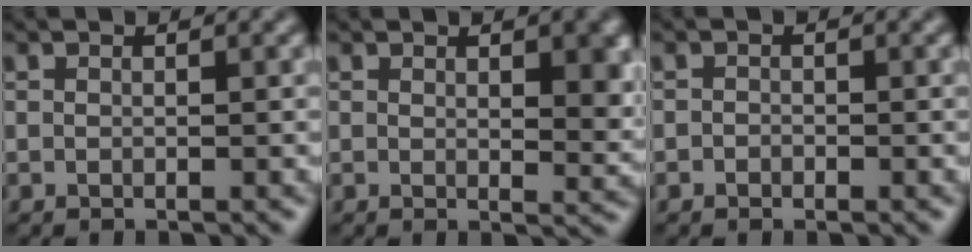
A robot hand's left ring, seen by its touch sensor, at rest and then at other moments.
{"total": 5.1, "force": [1.4, 1.8, 4.6], "torque": [-0.048, -0.002, 0.028]}
{"total": 0.6, "force": [-0.3, 0.5, 0.2], "torque": [-0.002, -0.003, -0.007]}